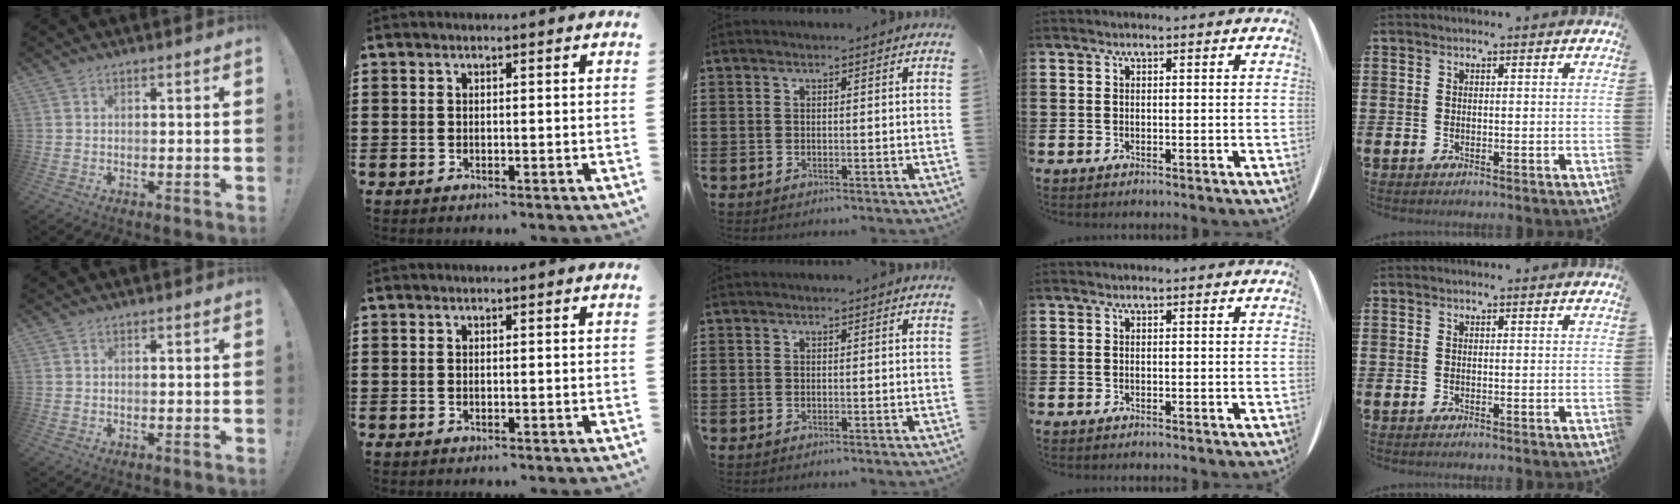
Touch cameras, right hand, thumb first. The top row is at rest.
{}